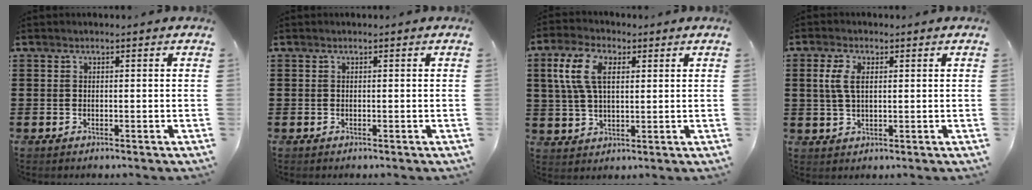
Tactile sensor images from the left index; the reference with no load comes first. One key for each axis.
{"total": 0.0}
{"total": 8.5, "fx": 2.9, "fy": 4.6, "fz": 6.5, "tx": -0.156, "ty": 0.012, "tz": 0.047}
{"total": 4.3, "fx": 1.0, "fy": 2.2, "fz": 3.6, "tx": -0.092, "ty": 0.005, "tz": 0.010}